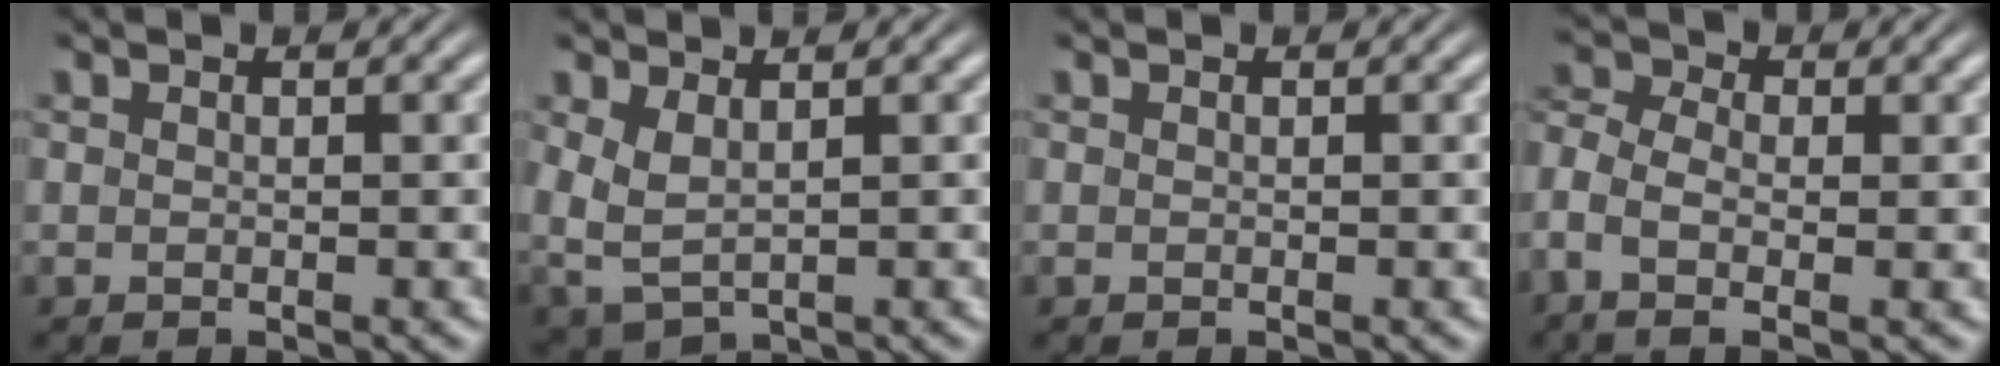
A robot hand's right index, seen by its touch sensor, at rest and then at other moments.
{"total": 4.2, "force": [0.2, 3.4, 2.5], "torque": [-0.078, -0.029, 0.020]}
{"total": 0.0}
{"total": 4.7, "force": [-0.3, 3.3, 3.4], "torque": [-0.100, -0.017, -0.004]}